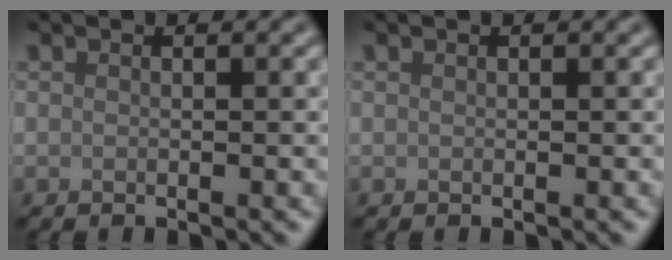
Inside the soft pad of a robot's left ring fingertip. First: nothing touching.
{"total": 0.0}